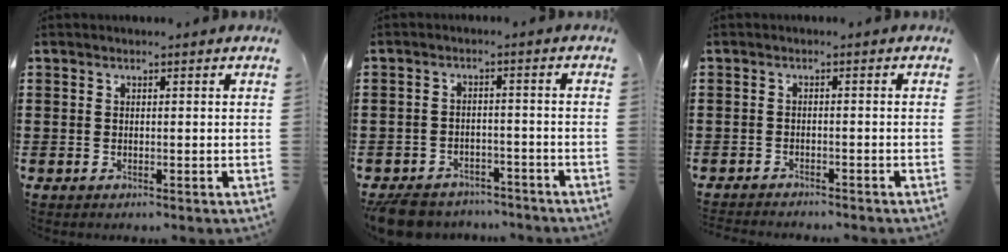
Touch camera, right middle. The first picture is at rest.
{"total": 4.7, "force": [-4.5, 1.2, 0.5], "torque": [-0.014, 0.011, -0.093]}
{"total": 1.5, "force": [-1.5, 0.1, -0.1], "torque": [-0.003, 0.002, -0.033]}